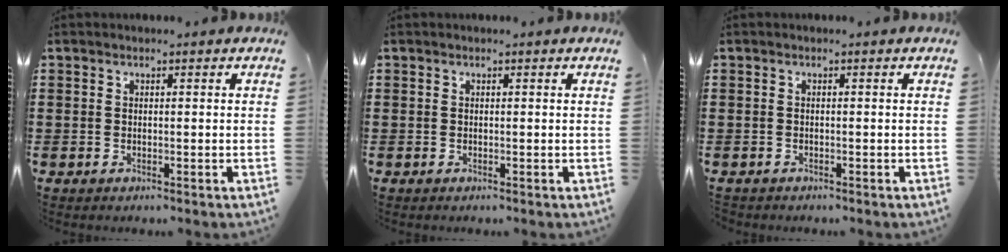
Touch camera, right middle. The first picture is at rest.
{"total": 0.0}
{"total": 0.6, "force": [-0.6, 0.2, -0.1], "torque": [0.000, 0.002, -0.013]}